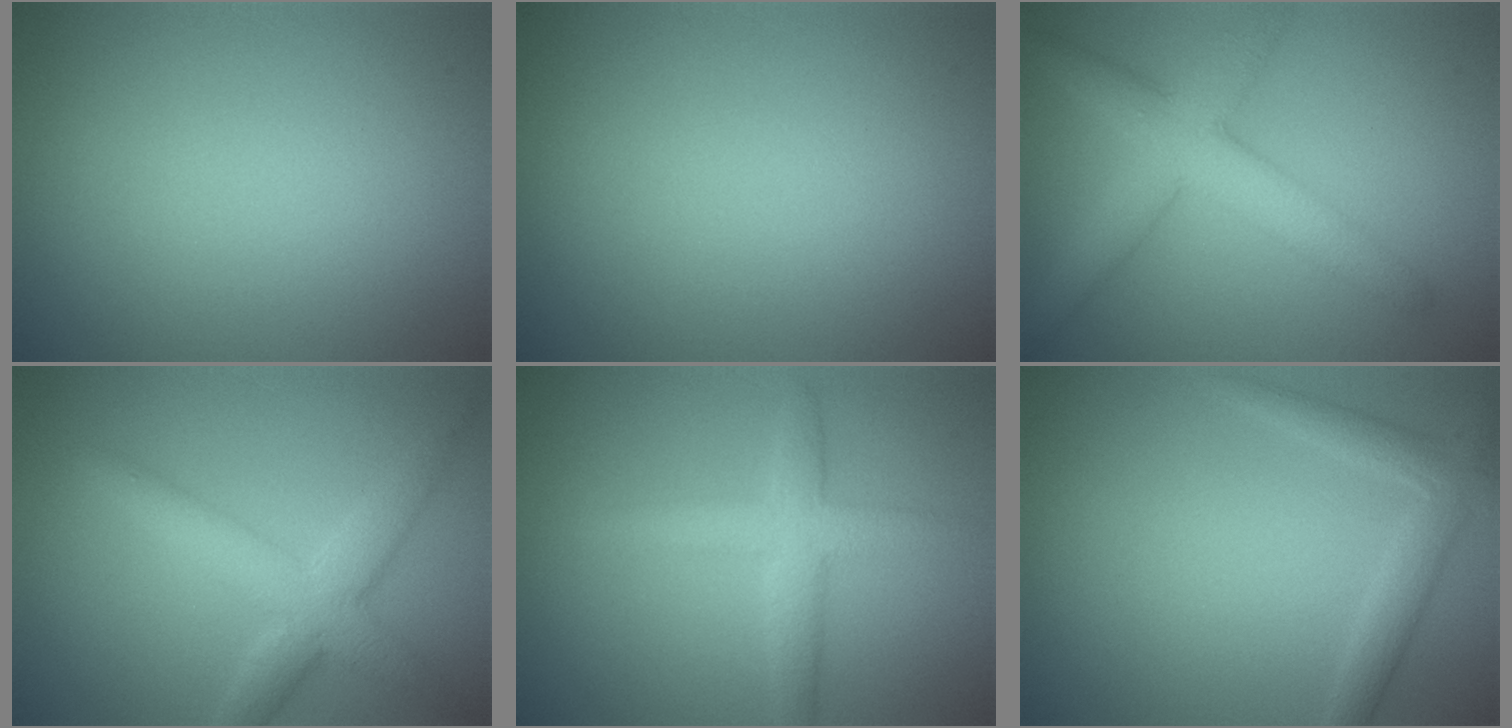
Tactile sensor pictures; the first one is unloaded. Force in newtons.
{"total": 0.0}
{"total": 5.5, "press": 5.5, "slide": 0.1}
{"total": 4.5, "press": 4.5, "slide": 0.2}
{"total": 3.3, "press": 3.3, "slide": 0.1}
{"total": 2.4, "press": 2.4, "slide": 0.2}